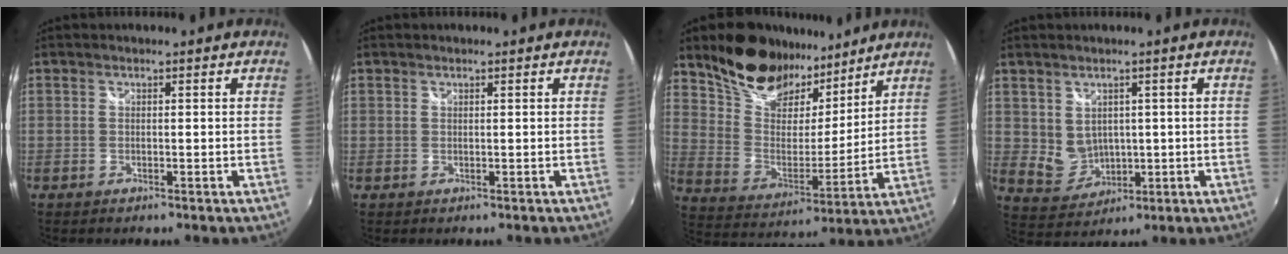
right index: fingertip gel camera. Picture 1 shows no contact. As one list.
[{"total": 0.6, "force": [0.2, 0.6, 0.0], "torque": [0.003, 0.001, 0.003]}, {"total": 18.3, "force": [13.4, 9.6, 8.0], "torque": [-0.174, 0.025, 0.246]}, {"total": 5.6, "force": [1.3, 4.8, 2.5], "torque": [-0.048, -0.001, 0.044]}]